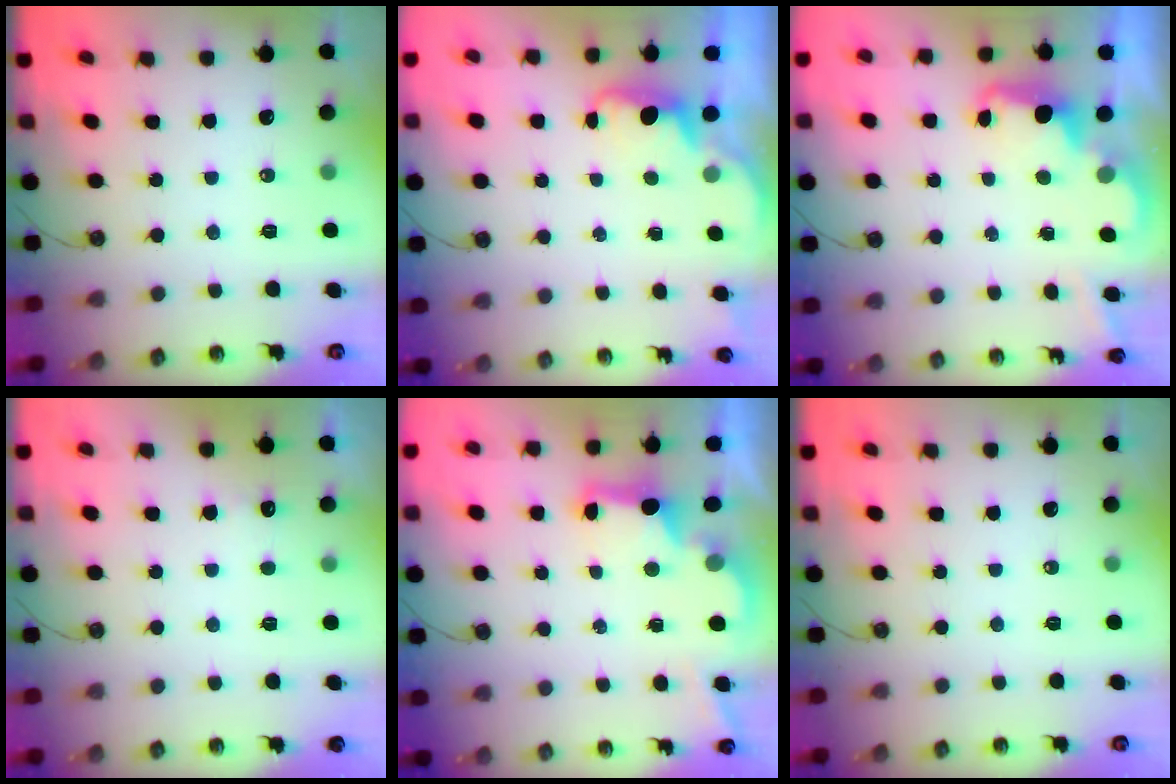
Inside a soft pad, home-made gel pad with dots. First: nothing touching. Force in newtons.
{"total": 2.1, "press": 2.0, "slide": 0.7}
{"total": 2.3, "press": 2.2, "slide": 0.5}
{"total": 3.7, "press": 3.6, "slide": 0.7}
{"total": 2.8, "press": 2.6, "slide": 0.9}
{"total": 0.0}